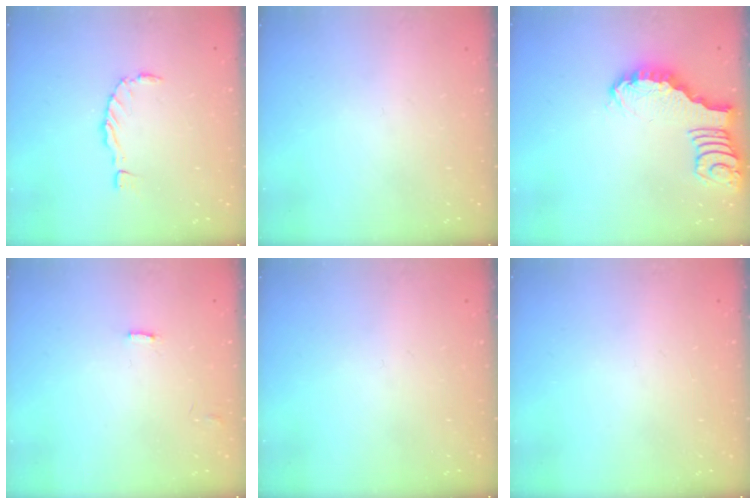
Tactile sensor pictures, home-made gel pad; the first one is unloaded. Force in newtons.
{"total": 0.0}
{"total": 2.5, "press": 2.5, "slide": 0.2}
{"total": 1.2, "press": 1.2, "slide": 0.1}
{"total": 0.0}
{"total": 0.0}